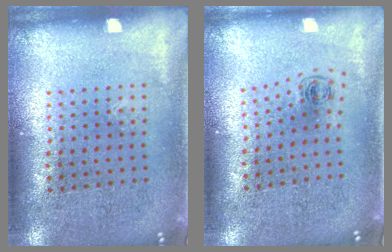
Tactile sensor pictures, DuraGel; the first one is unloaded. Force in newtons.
{"total": 0.5, "press": 0.3, "slide": 0.4}